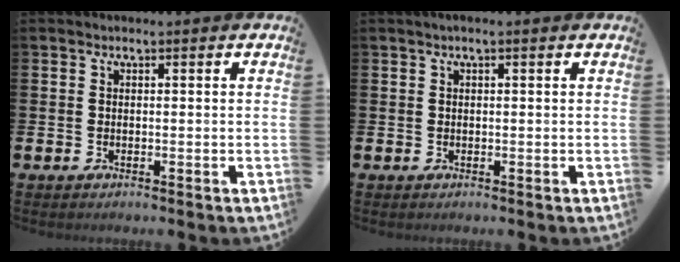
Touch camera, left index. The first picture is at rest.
{"total": 0.7, "force": [0.3, 0.1, 0.6], "torque": [-0.012, 0.004, 0.004]}